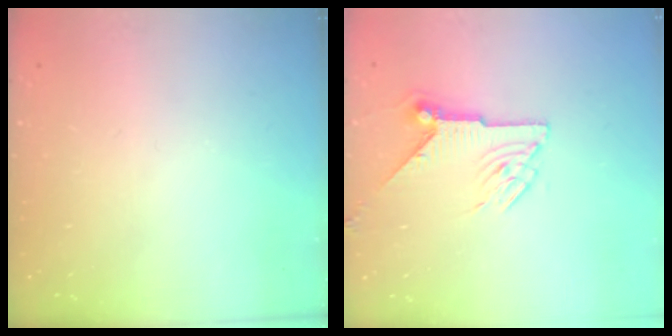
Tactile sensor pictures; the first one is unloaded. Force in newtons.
{"total": 8.2, "press": 8.2, "slide": 0.2}